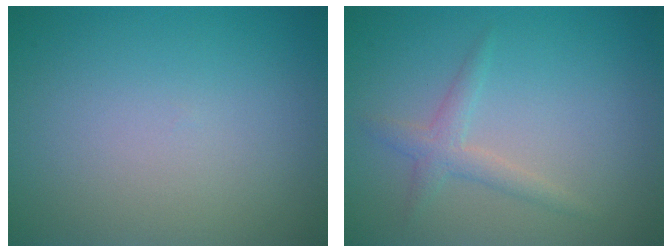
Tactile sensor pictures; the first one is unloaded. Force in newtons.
{"total": 1.9, "press": 1.9, "slide": 0.1}